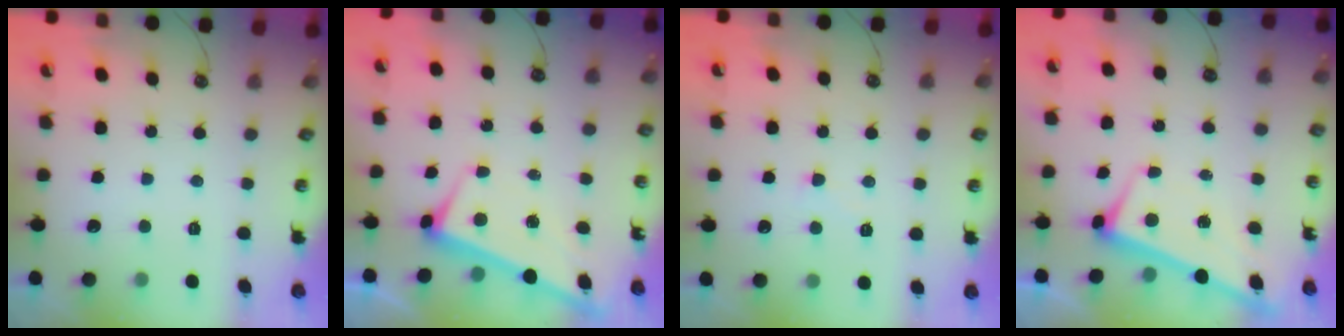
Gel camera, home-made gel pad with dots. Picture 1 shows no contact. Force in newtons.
{"total": 2.7, "press": 2.7, "slide": 0.4}
{"total": 2.2, "press": 2.2, "slide": 0.4}
{"total": 2.8, "press": 2.8, "slide": 0.5}